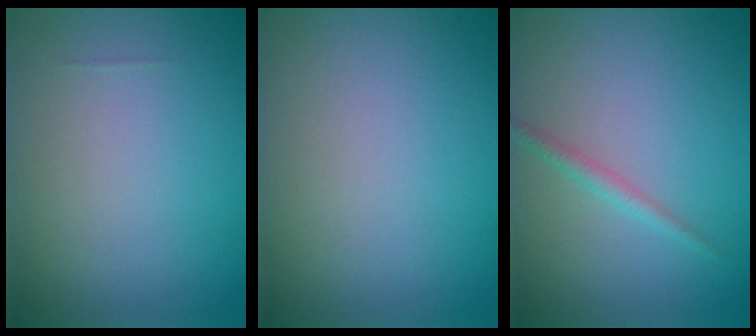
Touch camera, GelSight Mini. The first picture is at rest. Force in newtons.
{"total": 0.0}
{"total": 1.3, "press": 1.3, "slide": 0.1}